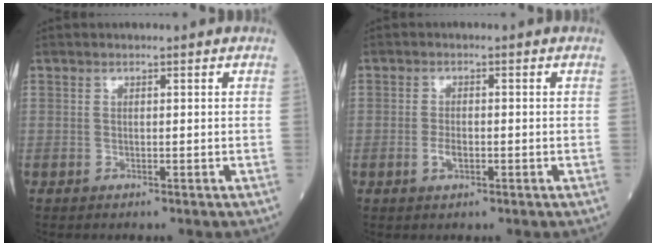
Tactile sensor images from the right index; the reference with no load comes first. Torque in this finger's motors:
{"motor_torque": [0.30, 0.04, 0.16, 0.04]}